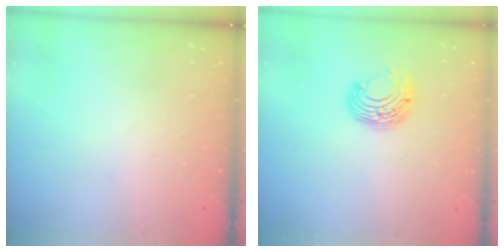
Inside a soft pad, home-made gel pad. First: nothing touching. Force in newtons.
{"total": 8.2, "press": 8.2, "slide": 0.6}